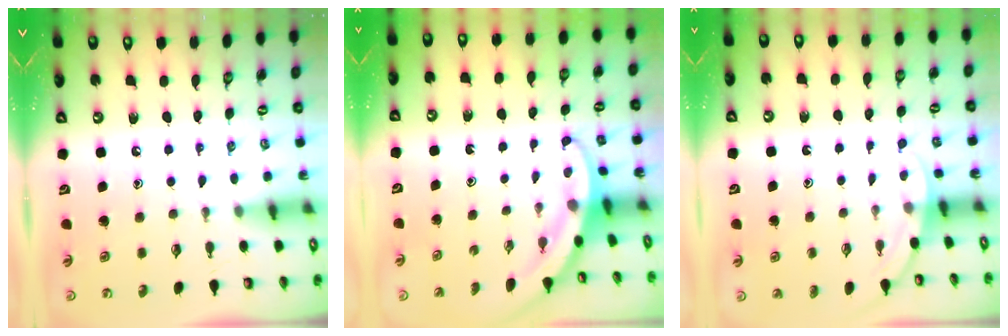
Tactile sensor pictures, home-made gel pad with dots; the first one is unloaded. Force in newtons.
{"total": 3.3, "press": 3.3, "slide": 0.2}
{"total": 3.9, "press": 3.9, "slide": 0.3}